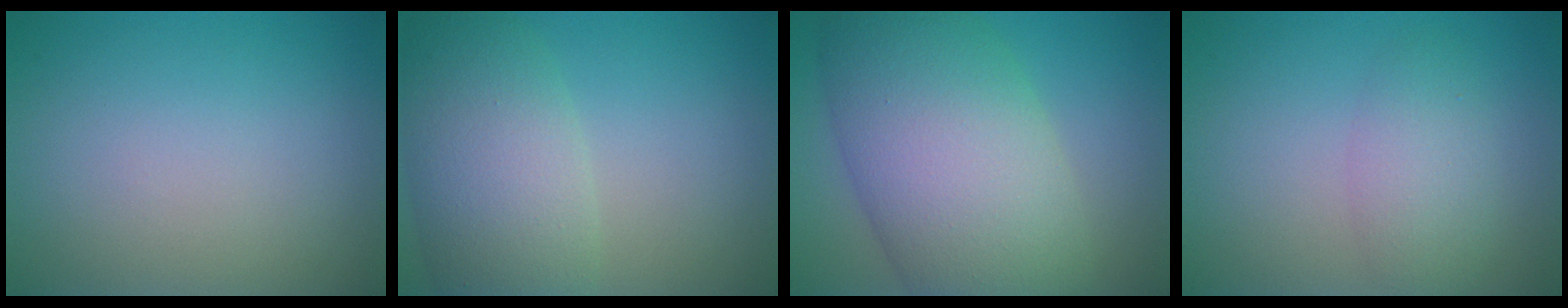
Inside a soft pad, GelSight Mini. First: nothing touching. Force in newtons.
{"total": 7.3, "press": 7.3, "slide": 0.2}
{"total": 12.6, "press": 12.6, "slide": 0.5}
{"total": 2.9, "press": 2.9, "slide": 0.2}